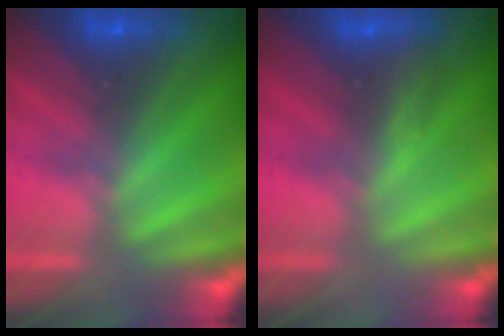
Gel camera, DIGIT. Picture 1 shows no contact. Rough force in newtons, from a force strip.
{"total": 2.9}